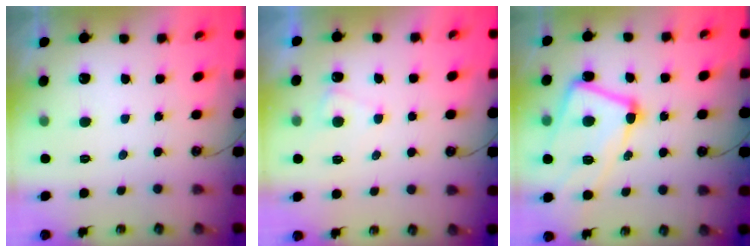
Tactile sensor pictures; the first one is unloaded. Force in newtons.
{"total": 4.4, "press": 4.4, "slide": 0.3}
{"total": 13.2, "press": 13.1, "slide": 1.5}